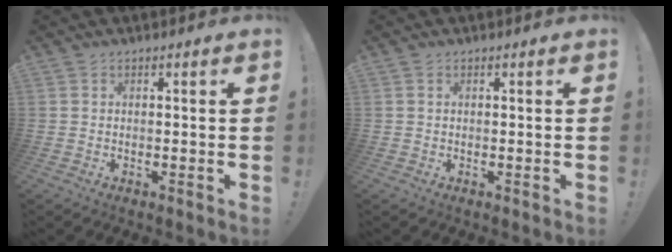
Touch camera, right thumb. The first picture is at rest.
{"total": 0.0}